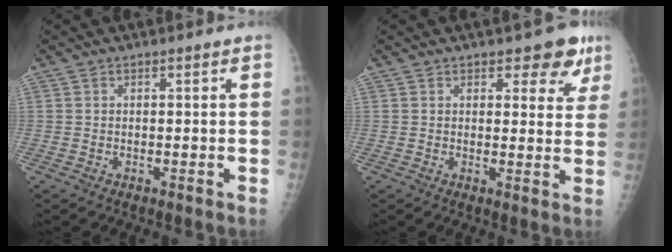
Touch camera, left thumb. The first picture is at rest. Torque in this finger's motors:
{"motor_torque": [0.38, 0.54, -0.20, -0.30, 0.06]}